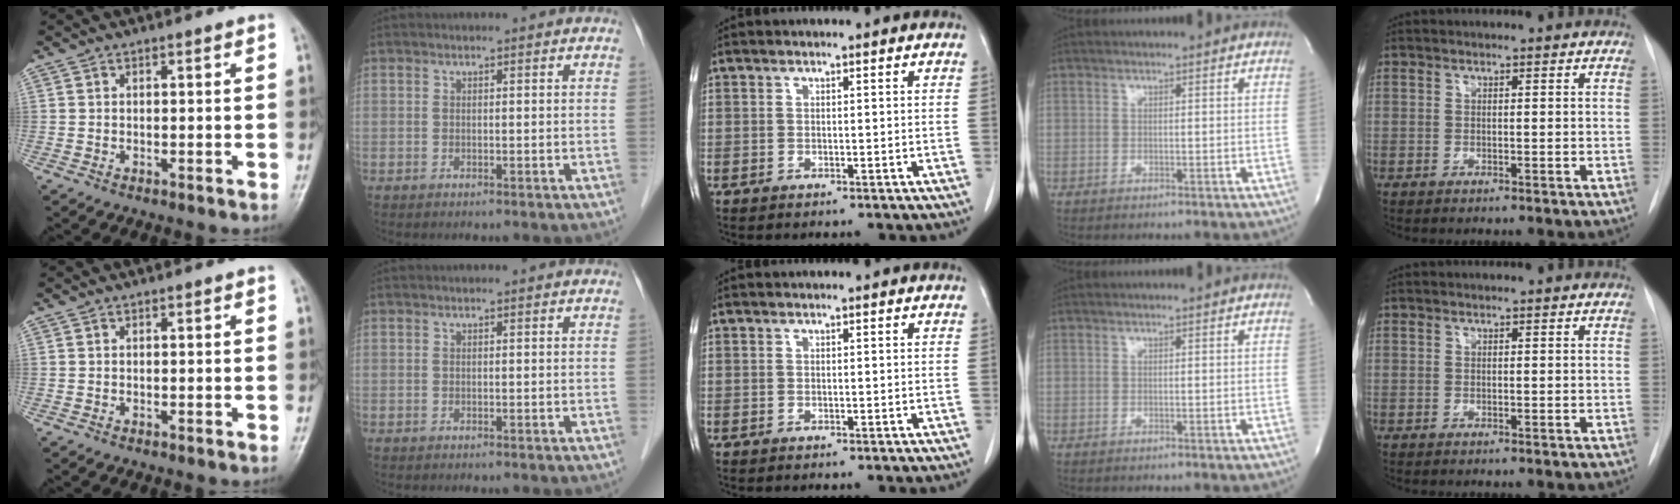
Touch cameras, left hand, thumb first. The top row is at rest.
{}